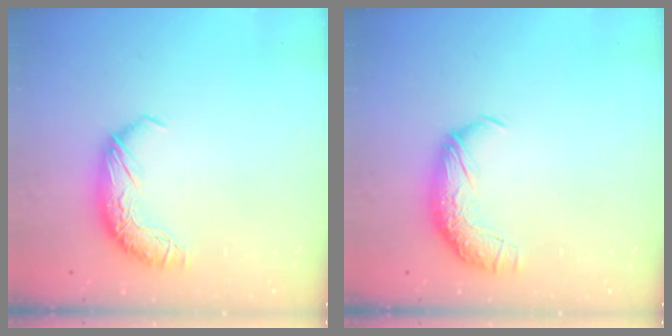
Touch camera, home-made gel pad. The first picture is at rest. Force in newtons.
{"total": 2.3, "press": 0.9, "slide": 2.1}